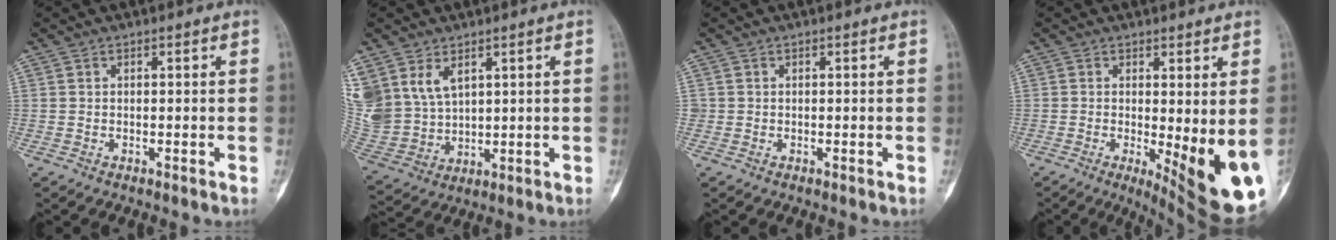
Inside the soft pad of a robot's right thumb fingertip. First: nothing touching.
{"total": 15.5, "force": [6.7, 11.2, 8.3], "torque": [-0.201, 0.000, 0.161]}
{"total": 0.5, "force": [0.0, 0.5, 0.0], "torque": [0.004, 0.005, -0.002]}
{"total": 13.1, "force": [-2.3, 3.5, 12.4], "torque": [-0.149, -0.025, -0.017]}